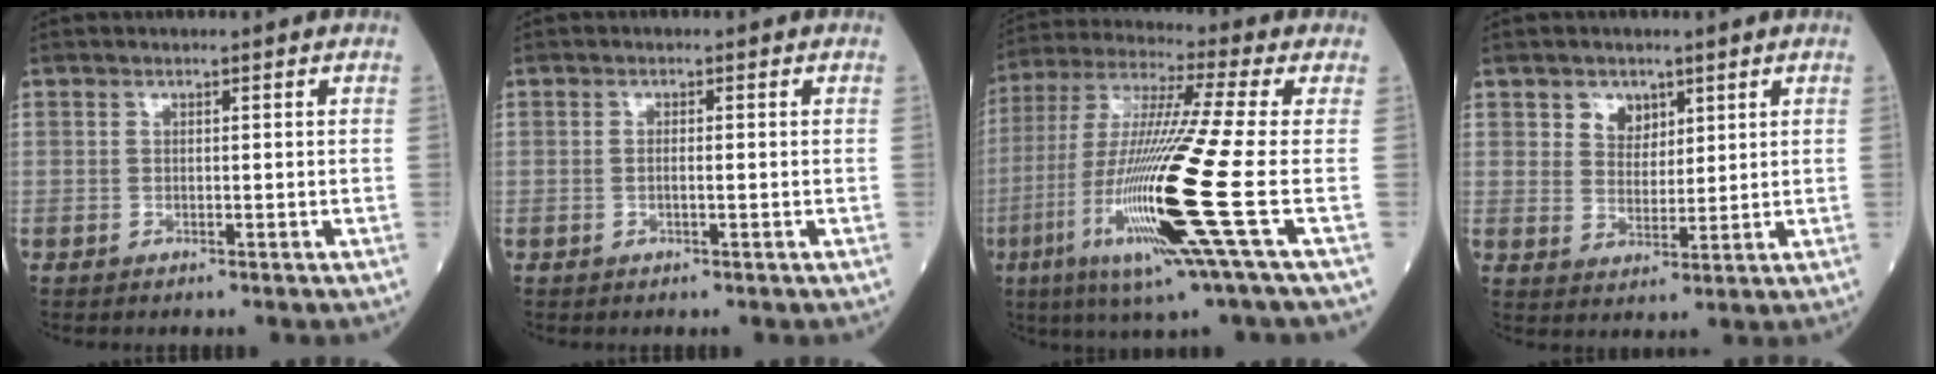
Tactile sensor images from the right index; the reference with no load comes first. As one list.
[{"total": 1.0, "force": [-0.1, 0.1, 1.0], "torque": [-0.021, 0.001, 0.000]}, {"total": 19.8, "force": [-5.7, -1.1, 18.9], "torque": [-0.408, -0.033, -0.120]}, {"total": 4.1, "force": [2.4, 2.9, 1.5], "torque": [-0.026, 0.003, 0.048]}]